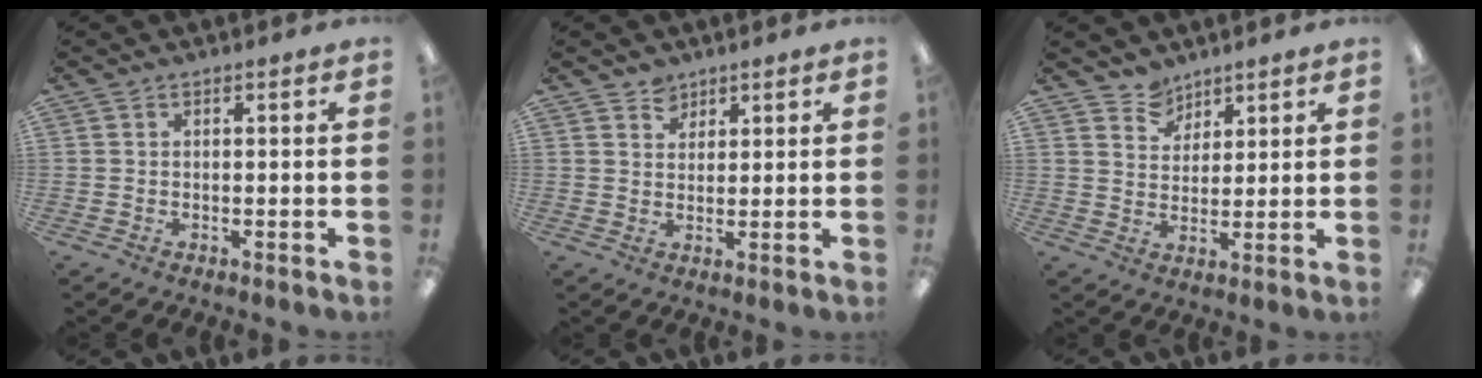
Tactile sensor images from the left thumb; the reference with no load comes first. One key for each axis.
{"total": 3.4, "fx": 2.7, "fy": 2.0, "fz": 0.0, "tx": 0.000, "ty": -0.009, "tz": 0.050}
{"total": 5.8, "fx": 4.9, "fy": 3.2, "fz": -0.1, "tx": -0.005, "ty": -0.029, "tz": 0.093}